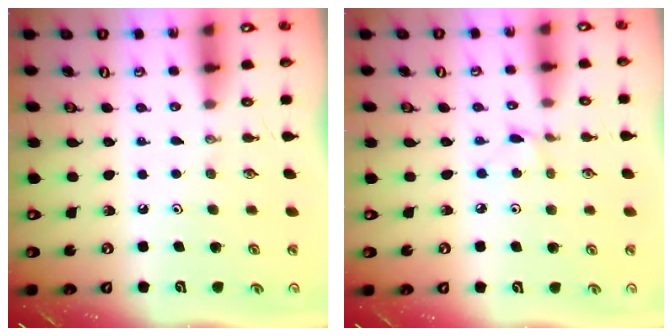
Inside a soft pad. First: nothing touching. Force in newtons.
{"total": 2.1, "press": 2.1, "slide": 0.2}